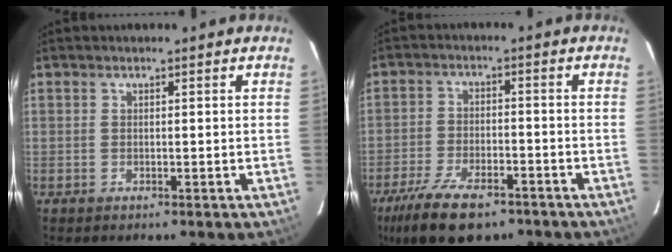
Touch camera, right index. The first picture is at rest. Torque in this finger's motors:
{"motor_torque": [1.21, -0.93, 0.49, 0.11]}